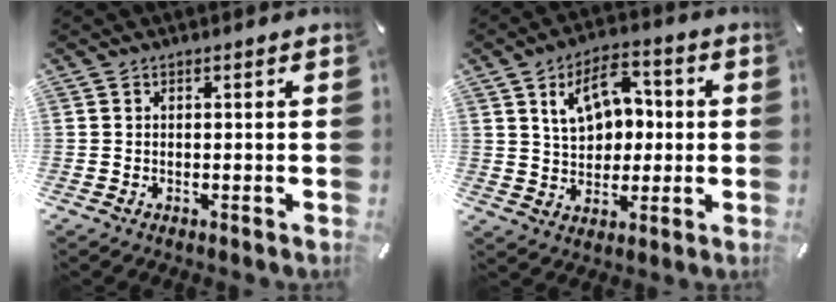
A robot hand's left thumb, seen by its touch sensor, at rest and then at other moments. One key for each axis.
{"total": 11.6, "fx": 3.1, "fy": 8.5, "fz": 7.2, "tx": -0.105, "ty": 0.006, "tz": 0.055}